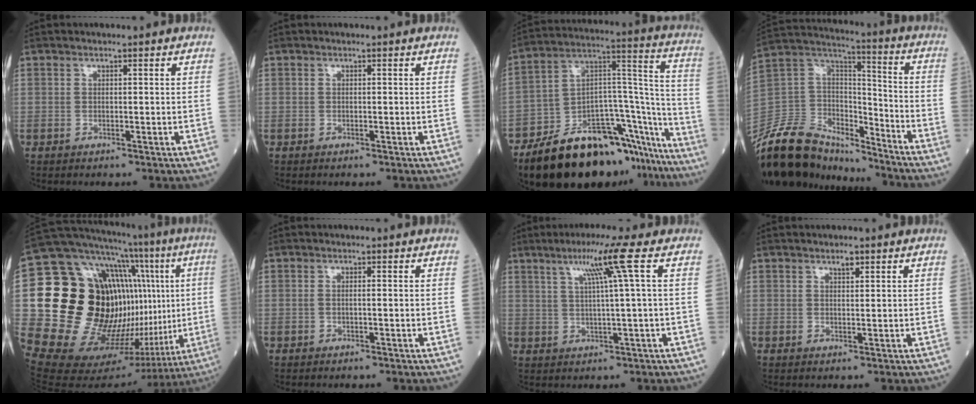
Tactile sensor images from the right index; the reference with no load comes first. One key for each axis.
{"total": 0.0}
{"total": 29.9, "fx": -22.8, "fy": 9.6, "fz": 16.8, "tx": -0.201, "ty": 0.024, "tz": -0.335}
{"total": 24.9, "fx": -21.2, "fy": 9.0, "fz": 9.5, "tx": -0.258, "ty": 0.008, "tz": -0.375}
{"total": 34.4, "fx": 2.3, "fy": 13.2, "fz": 31.7, "tx": -0.480, "ty": 0.056, "tz": 0.055}
{"total": 1.1, "fx": -0.1, "fy": 0.5, "fz": 1.0, "tx": -0.030, "ty": 0.005, "tz": -0.001}
{"total": 7.1, "fx": 3.0, "fy": -1.7, "fz": 6.3, "tx": -0.118, "ty": 0.006, "tz": 0.056}
{"total": 1.6, "fx": 1.1, "fy": 0.7, "fz": 1.1, "tx": -0.025, "ty": -0.001, "tz": 0.021}